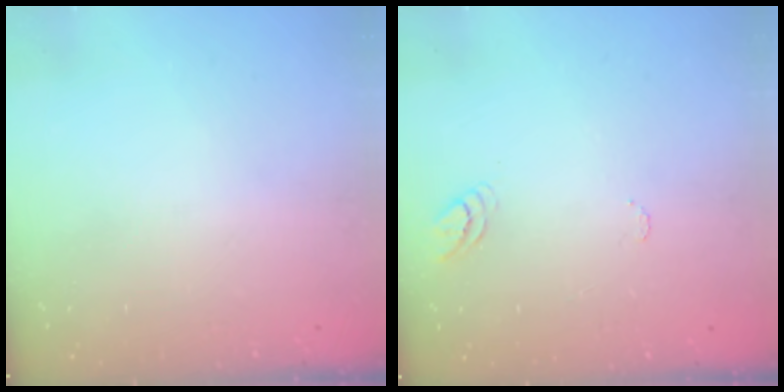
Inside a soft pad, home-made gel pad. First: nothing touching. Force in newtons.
{"total": 5.1, "press": 5.1, "slide": 0.4}